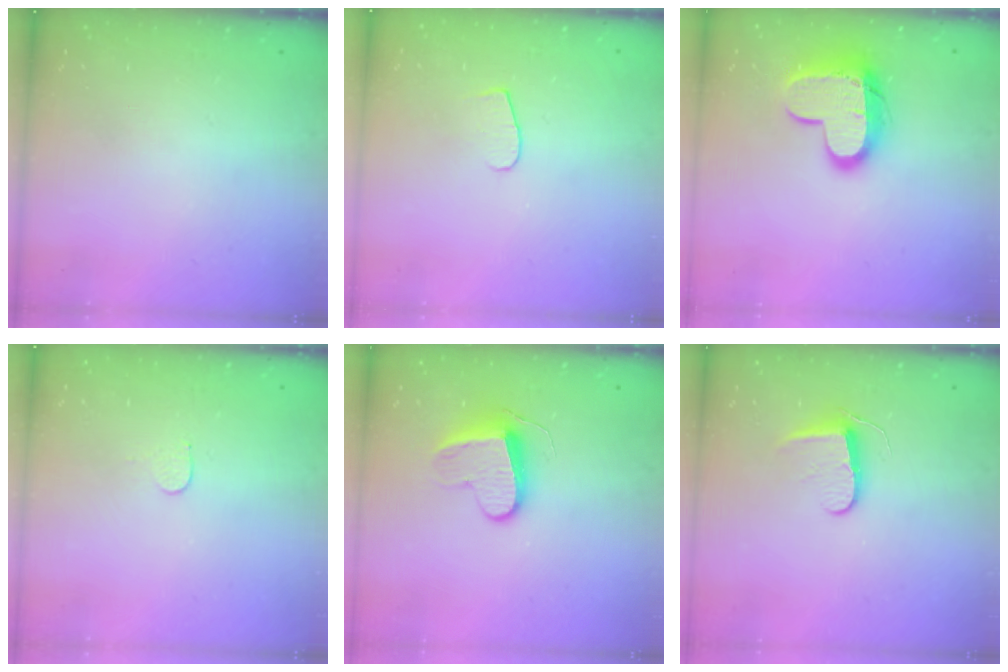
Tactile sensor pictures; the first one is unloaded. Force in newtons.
{"total": 5.9, "press": 5.9, "slide": 0.6}
{"total": 14.4, "press": 14.4, "slide": 1.0}
{"total": 3.7, "press": 3.7, "slide": 0.3}
{"total": 9.3, "press": 9.3, "slide": 0.1}
{"total": 7.2, "press": 7.2, "slide": 0.7}